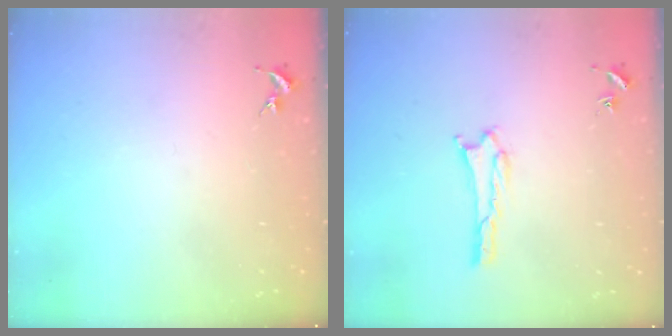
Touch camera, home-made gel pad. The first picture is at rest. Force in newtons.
{"total": 1.4, "press": 1.4, "slide": 0.0}